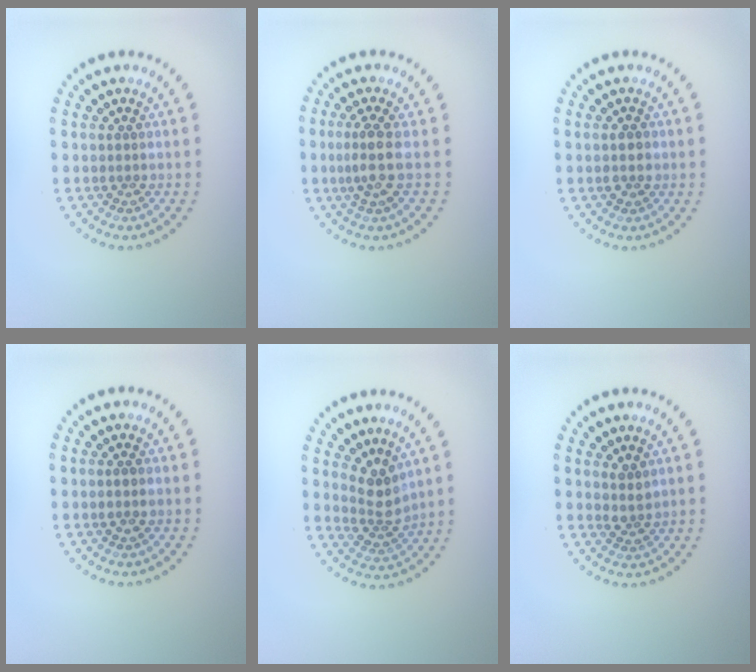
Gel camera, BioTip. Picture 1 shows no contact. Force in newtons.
{"total": 2.5, "press": 2.0, "slide": 1.5}
{"total": 1.6, "press": 1.5, "slide": 0.5}
{"total": 1.1, "press": 1.0, "slide": 0.4}
{"total": 2.9, "press": 2.1, "slide": 1.9}
{"total": 1.5, "press": 1.2, "slide": 0.9}